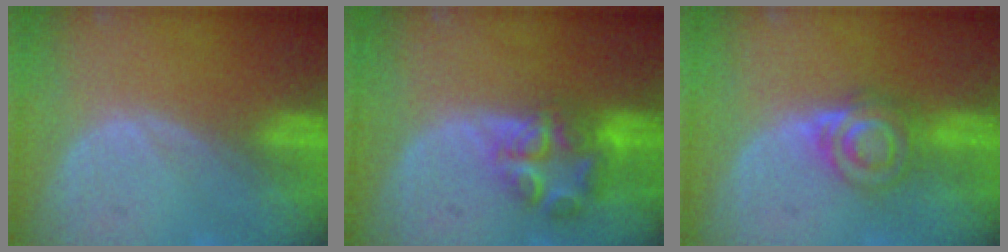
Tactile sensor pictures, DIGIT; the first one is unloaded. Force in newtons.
{"total": 6.8, "press": 6.5, "slide": 2.1}
{"total": 6.5, "press": 5.5, "slide": 3.4}